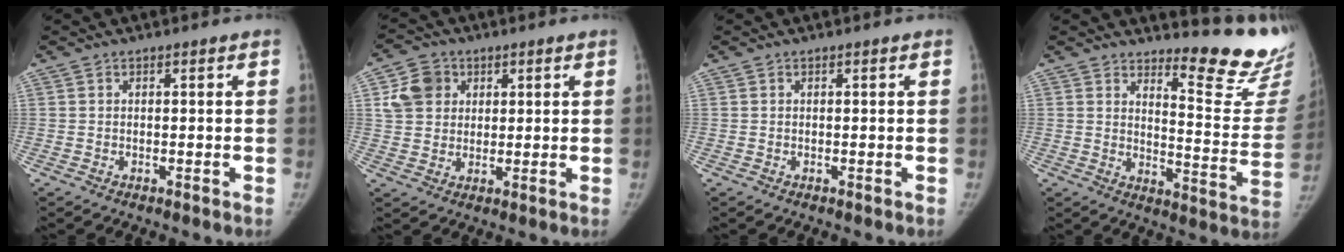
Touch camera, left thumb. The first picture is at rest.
{"total": 7.3, "force": [2.5, 6.1, 3.1], "torque": [-0.029, -0.003, 0.047]}
{"total": 0.0}
{"total": 15.8, "force": [14.4, 2.3, 6.2], "torque": [-0.048, -0.186, 0.175]}